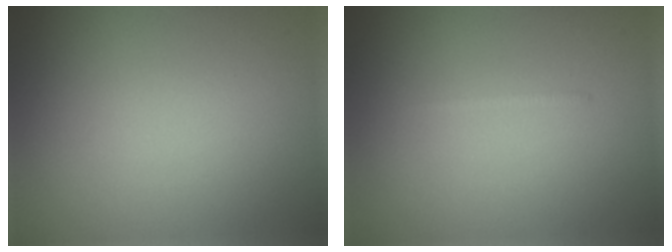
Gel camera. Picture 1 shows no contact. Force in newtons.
{"total": 0.6, "press": 0.6, "slide": 0.0}